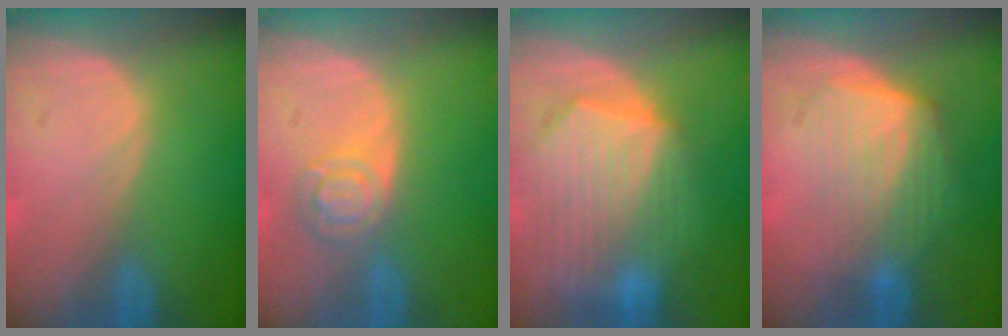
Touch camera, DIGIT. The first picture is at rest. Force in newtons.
{"total": 5.1, "press": 4.4, "slide": 2.5}
{"total": 10.4, "press": 9.1, "slide": 5.1}
{"total": 6.9, "press": 6.3, "slide": 2.8}